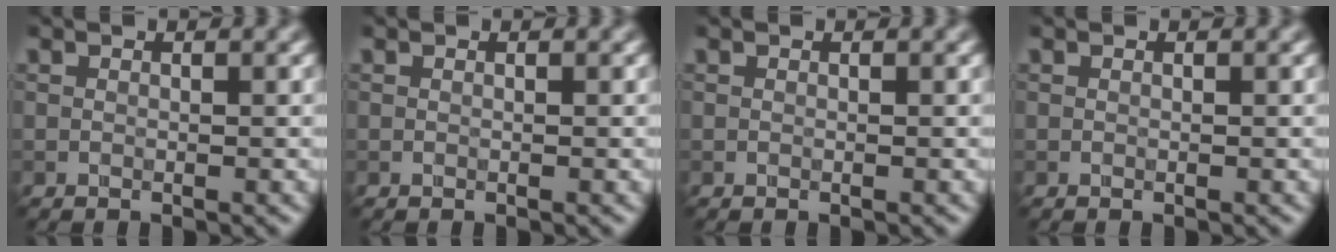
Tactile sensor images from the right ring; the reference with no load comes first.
{"total": 0.0}
{"total": 0.0}
{"total": 0.0}